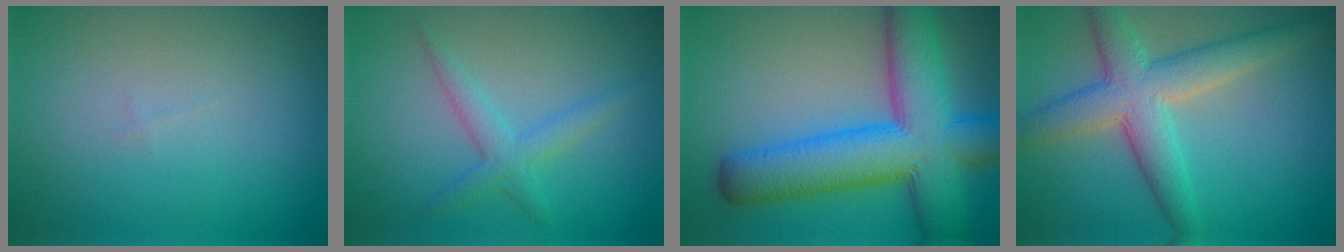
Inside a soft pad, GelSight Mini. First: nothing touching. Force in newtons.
{"total": 2.3, "press": 2.3, "slide": 0.1}
{"total": 11.2, "press": 11.2, "slide": 0.4}
{"total": 6.2, "press": 6.1, "slide": 0.4}